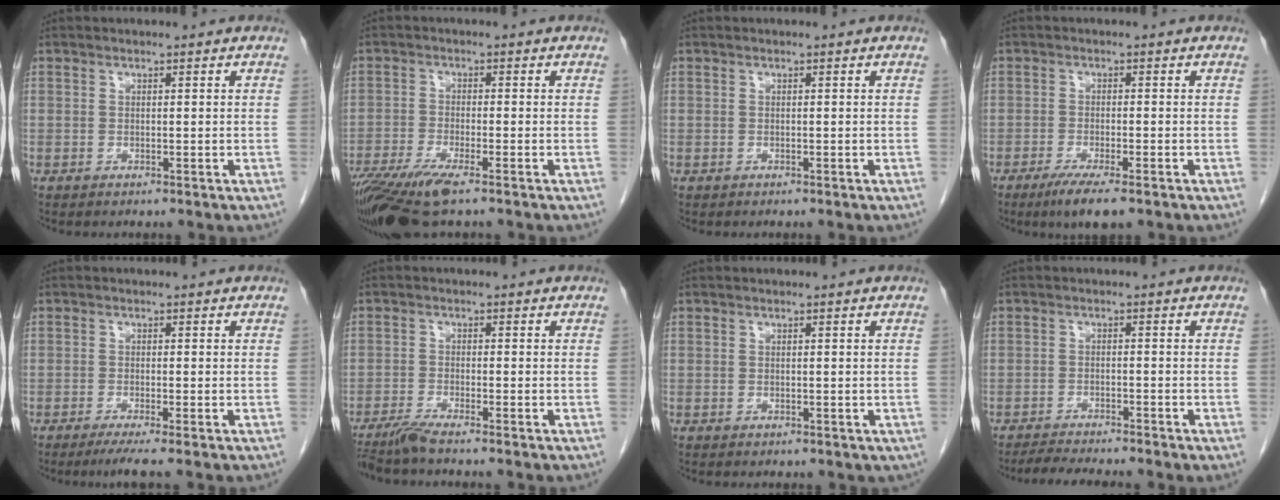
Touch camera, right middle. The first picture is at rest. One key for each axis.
{"total": 9.4, "fx": -6.7, "fy": 1.3, "fz": 6.5, "tx": -0.119, "ty": -0.021, "tz": -0.118}
{"total": 0.0}
{"total": 5.7, "fx": -3.8, "fy": 0.7, "fz": 4.2, "tx": -0.071, "ty": -0.014, "tz": -0.060}
{"total": 3.2, "fx": -2.2, "fy": -0.4, "fz": 2.3, "tx": -0.036, "ty": -0.009, "tz": -0.041}
{"total": 3.6, "fx": -3.1, "fy": -0.8, "fz": 1.7, "tx": -0.037, "ty": -0.013, "tz": -0.065}
{"total": 0.0}
{"total": 4.1, "fx": -3.8, "fy": -0.7, "fz": 1.5, "tx": -0.025, "ty": -0.015, "tz": -0.066}